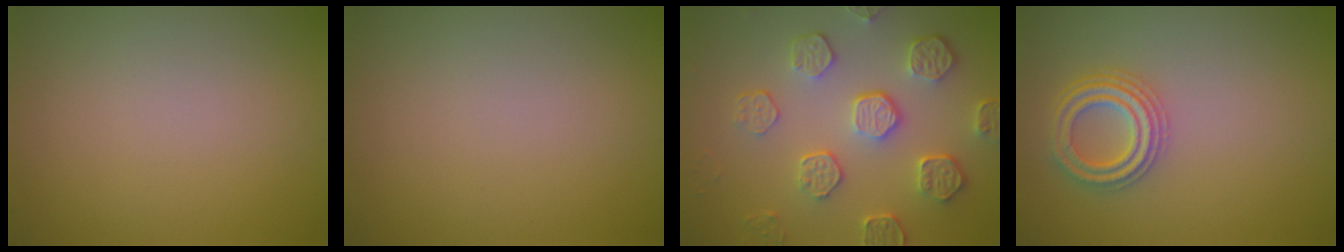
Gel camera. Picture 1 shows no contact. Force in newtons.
{"total": 0.0}
{"total": 5.3, "press": 4.2, "slide": 3.2}
{"total": 3.3, "press": 3.2, "slide": 0.7}